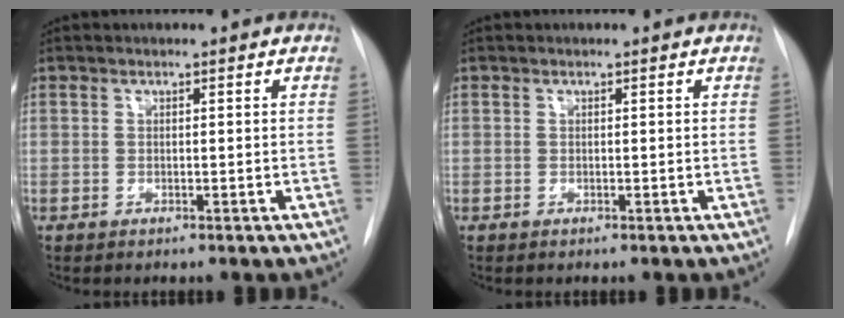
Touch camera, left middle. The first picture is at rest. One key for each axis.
{"total": 0.0}